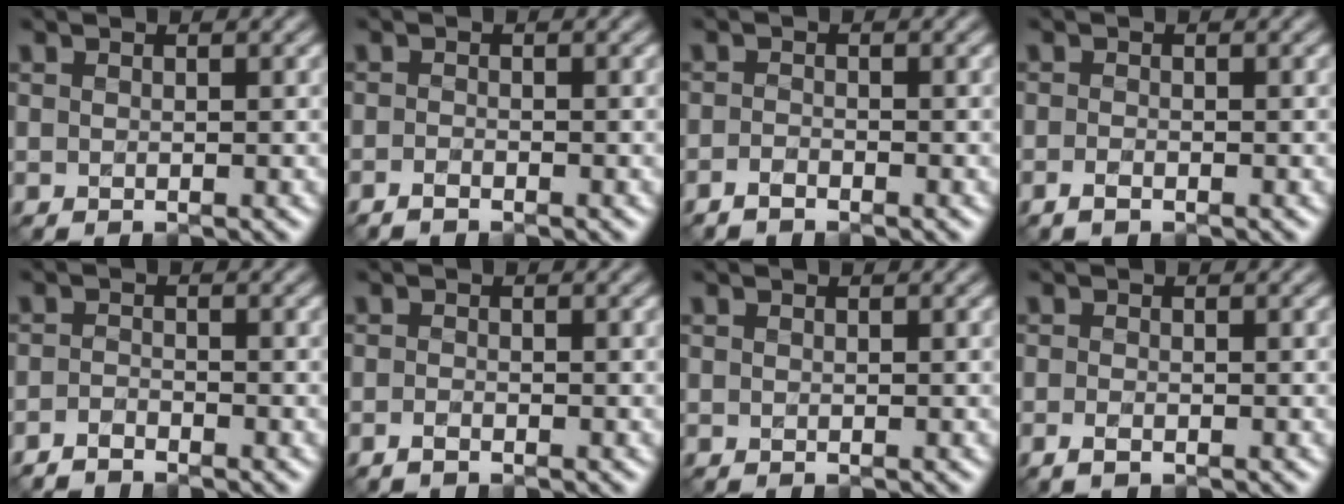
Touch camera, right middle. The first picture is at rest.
{"total": 0.9, "force": [-0.7, 0.2, 0.5], "torque": [-0.010, -0.001, -0.015]}
{"total": 1.1, "force": [-0.9, 0.3, 0.6], "torque": [-0.013, -0.001, -0.020]}
{"total": 1.0, "force": [-0.6, 0.4, 0.7], "torque": [-0.016, -0.002, -0.013]}
{"total": 1.5, "force": [-1.4, 0.3, 0.4], "torque": [-0.008, -0.001, -0.033]}
{"total": 0.8, "force": [-0.6, 0.3, 0.5], "torque": [-0.011, -0.001, -0.012]}
{"total": 0.0}
{"total": 1.2, "force": [-0.6, 0.5, 0.8], "torque": [-0.020, -0.004, -0.014]}